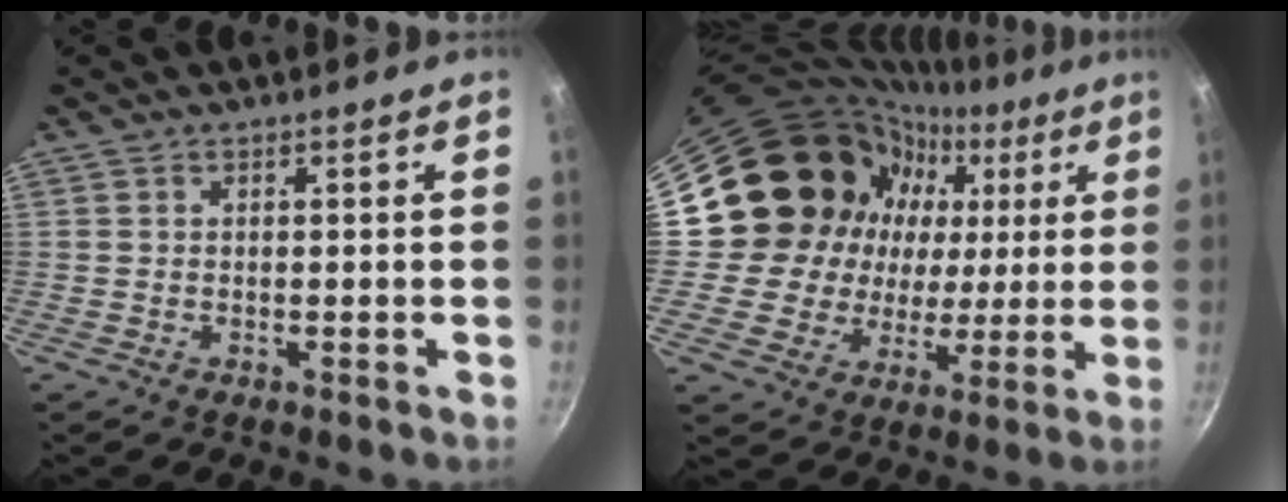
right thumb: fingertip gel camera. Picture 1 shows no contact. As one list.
[{"total": 21.6, "force": [5.1, 18.7, 9.6], "torque": [-0.130, 0.020, 0.089]}]